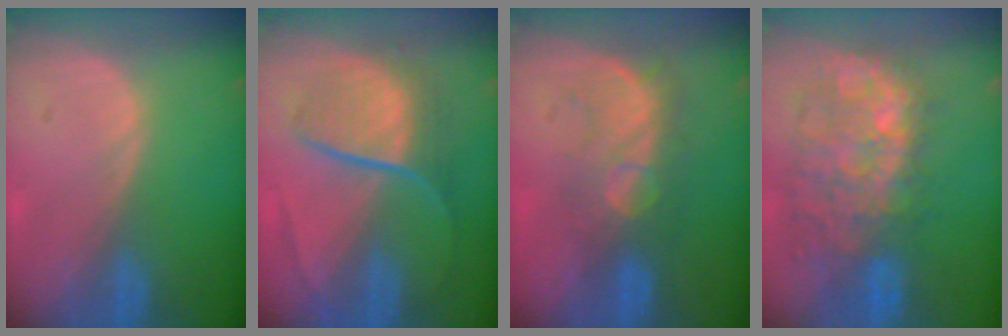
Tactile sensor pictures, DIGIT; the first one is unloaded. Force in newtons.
{"total": 8.9, "press": 7.5, "slide": 4.7}
{"total": 7.7, "press": 7.5, "slide": 1.7}
{"total": 11.0, "press": 10.3, "slide": 3.9}